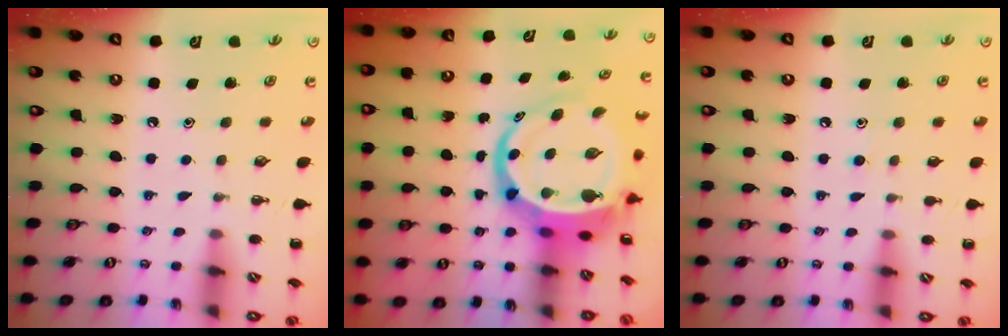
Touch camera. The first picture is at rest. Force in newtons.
{"total": 11.8, "press": 11.4, "slide": 3.3}
{"total": 4.9, "press": 4.5, "slide": 1.8}